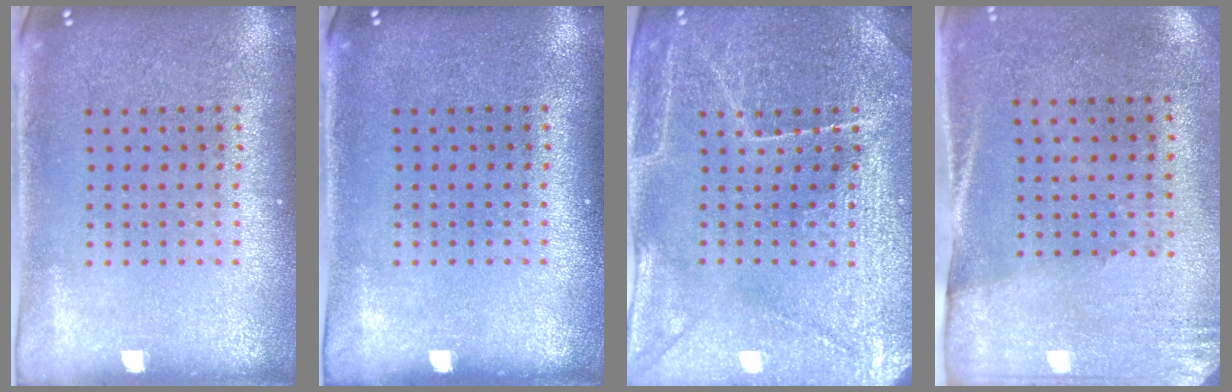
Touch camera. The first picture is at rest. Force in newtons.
{"total": 0.0}
{"total": 3.6, "press": 3.5, "slide": 0.7}
{"total": 2.7, "press": 2.3, "slide": 1.4}